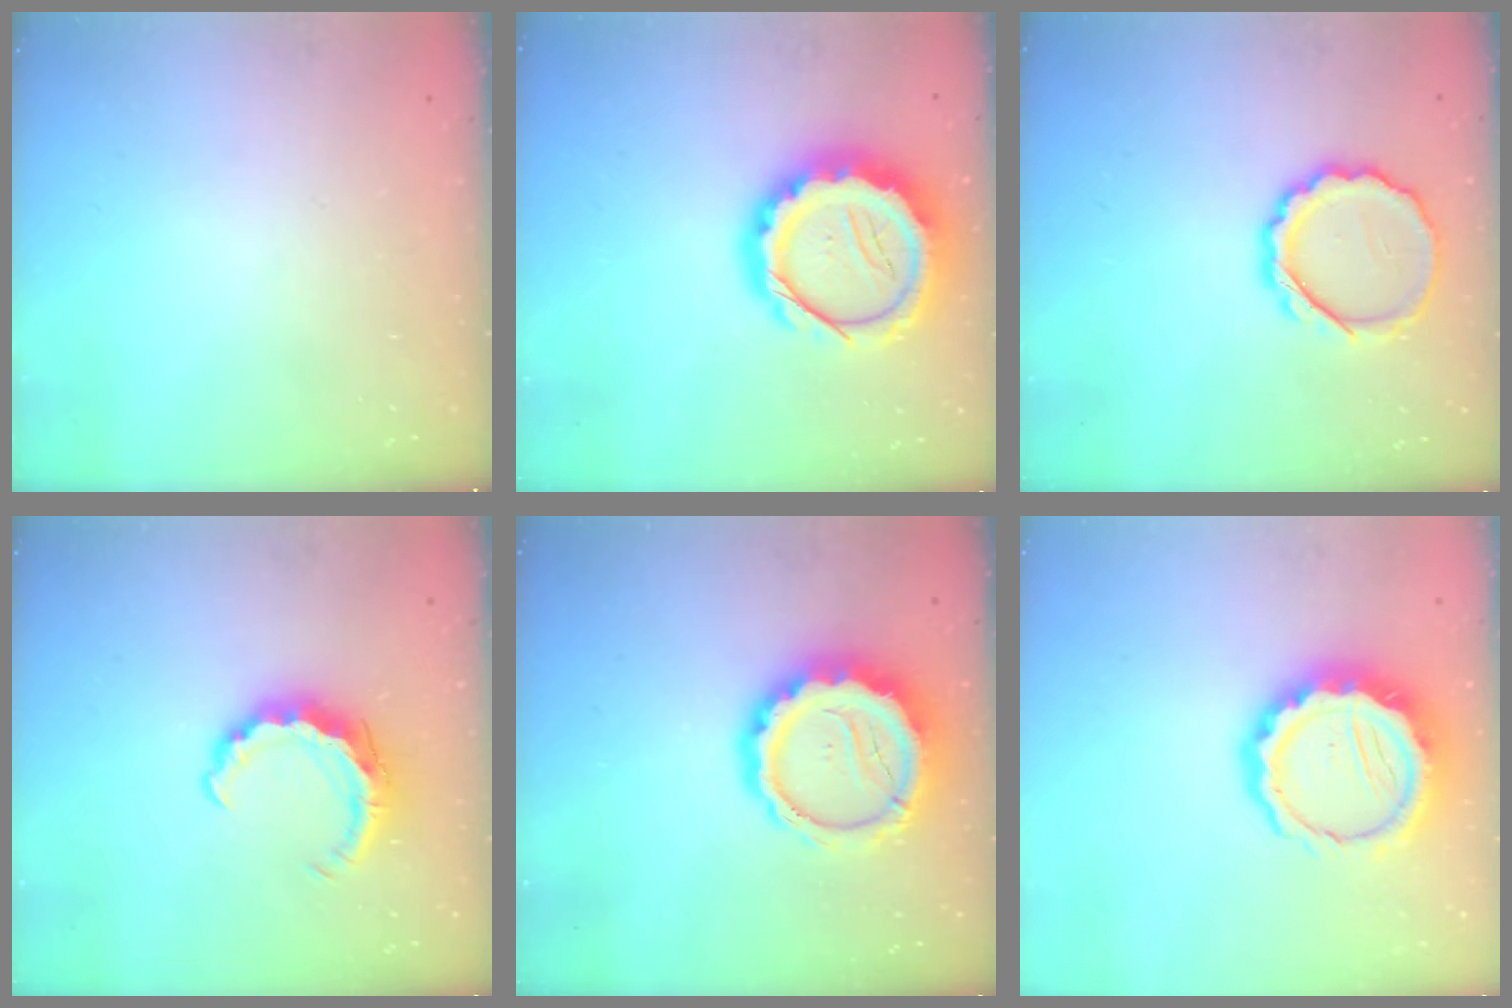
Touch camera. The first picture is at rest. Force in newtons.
{"total": 18.4, "press": 18.1, "slide": 3.6}
{"total": 9.5, "press": 9.4, "slide": 1.4}
{"total": 8.1, "press": 8.0, "slide": 0.7}
{"total": 13.4, "press": 13.0, "slide": 3.1}
{"total": 13.6, "press": 13.3, "slide": 2.9}